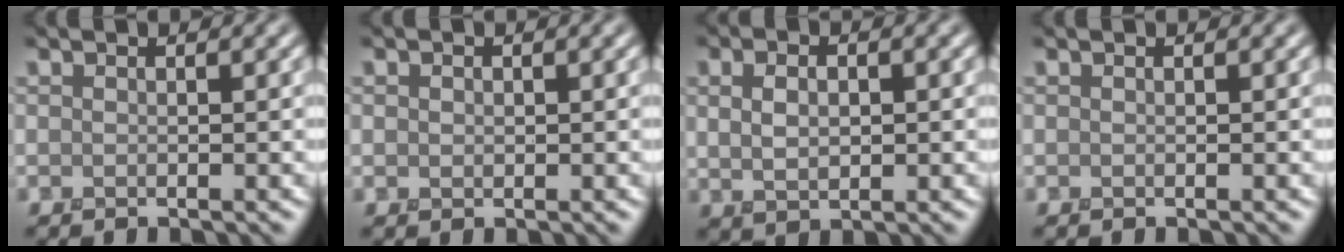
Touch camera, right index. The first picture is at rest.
{"total": 0.7, "force": [0.1, 0.7, 0.2], "torque": [-0.004, -0.001, 0.002]}
{"total": 2.7, "force": [0.3, 1.7, 2.0], "torque": [-0.046, -0.001, 0.011]}
{"total": 0.0}